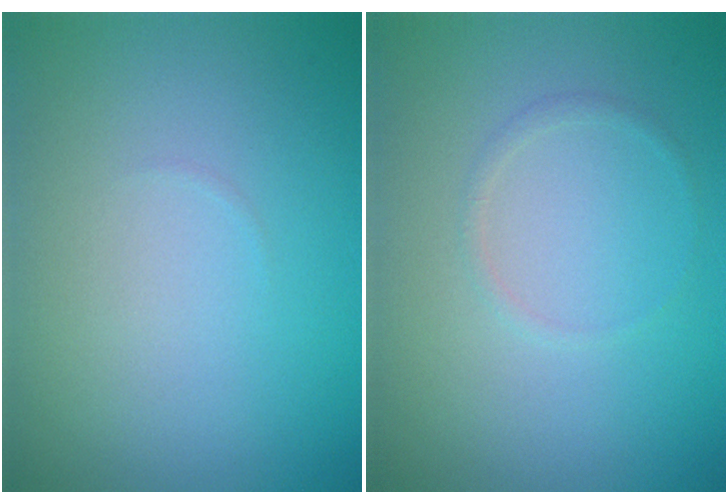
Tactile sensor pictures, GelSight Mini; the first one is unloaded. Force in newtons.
{"total": 0.7, "press": 0.7, "slide": 0.0}